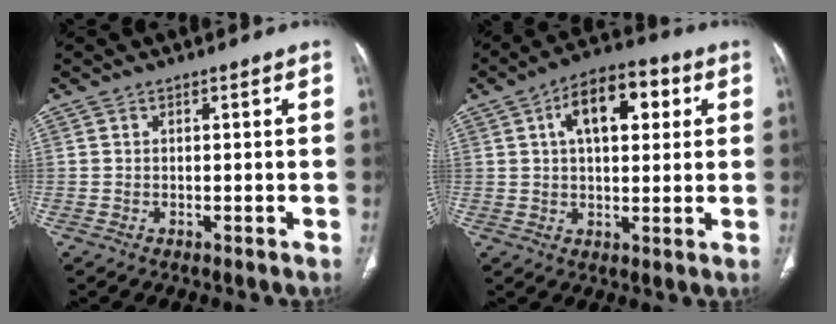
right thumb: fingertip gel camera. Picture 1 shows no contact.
{"total": 12.6, "force": [3.9, 6.6, 10.0], "torque": [-0.133, 0.015, 0.056]}